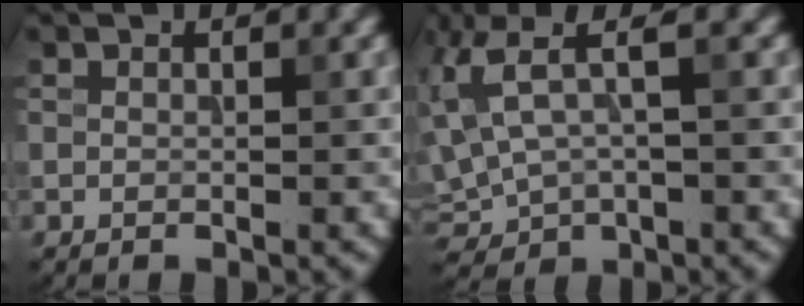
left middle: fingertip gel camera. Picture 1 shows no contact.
{"total": 6.8, "force": [1.8, 3.5, 5.5], "torque": [-0.139, 0.011, 0.033]}